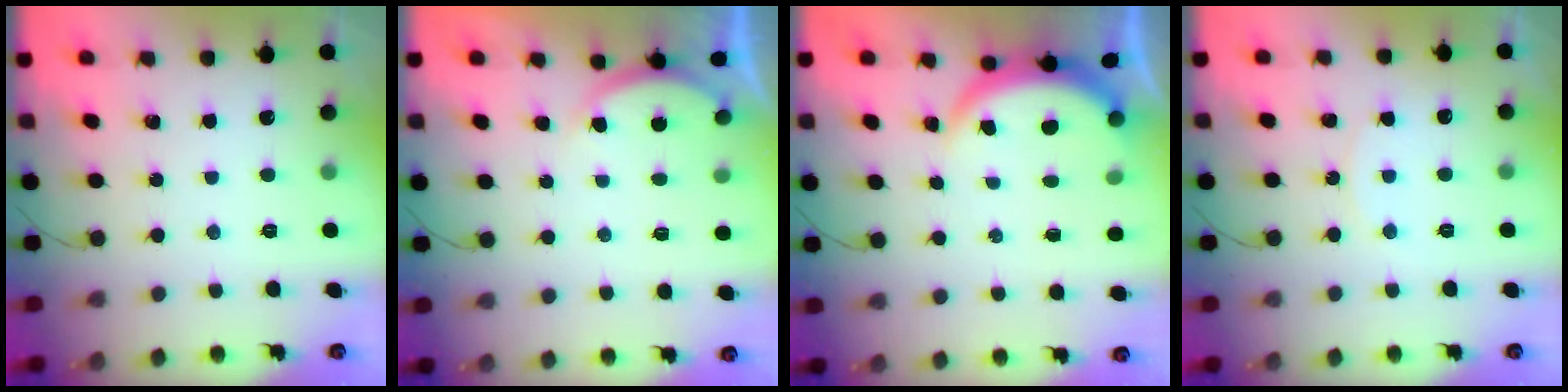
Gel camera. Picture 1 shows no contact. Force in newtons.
{"total": 2.6, "press": 2.5, "slide": 0.7}
{"total": 3.9, "press": 3.9, "slide": 0.2}
{"total": 4.0, "press": 3.9, "slide": 0.4}